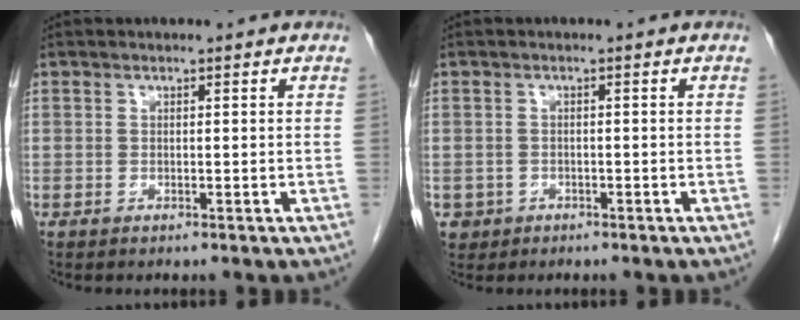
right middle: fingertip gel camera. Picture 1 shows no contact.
{"total": 2.4, "force": [-1.1, 2.1, 0.1], "torque": [-0.001, 0.008, -0.017]}